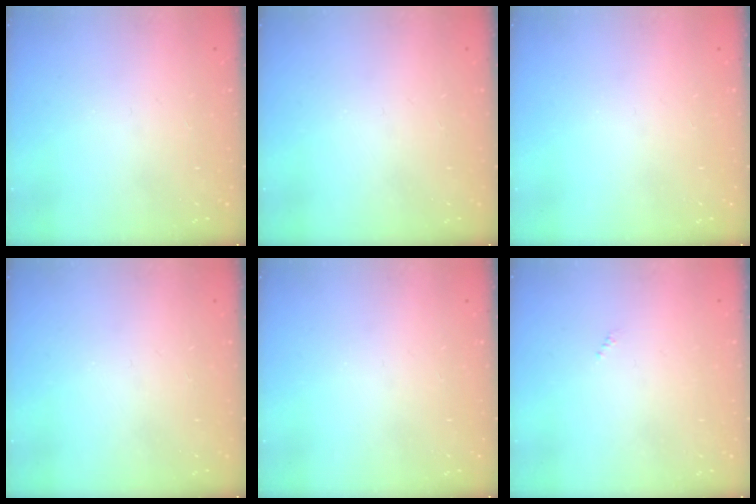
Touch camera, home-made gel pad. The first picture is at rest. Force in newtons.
{"total": 0.0}
{"total": 0.0}
{"total": 0.0}
{"total": 0.0}
{"total": 0.0}